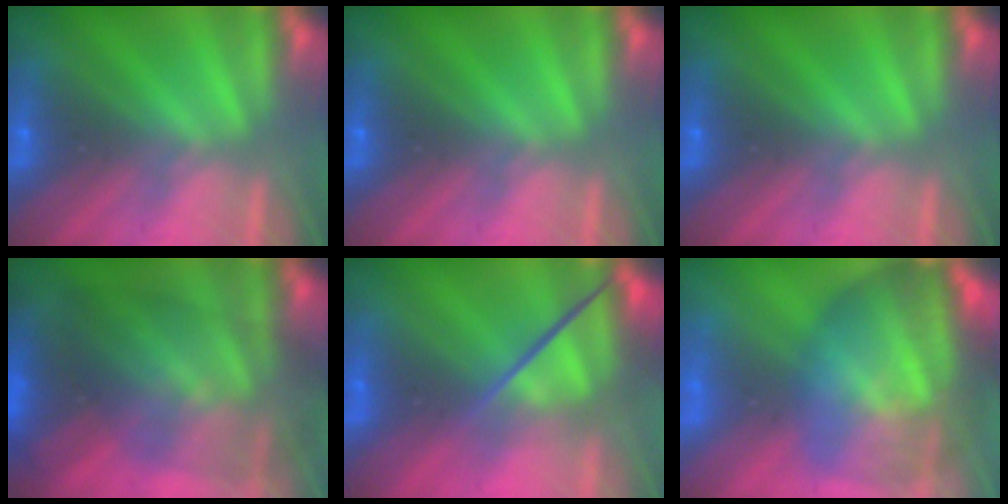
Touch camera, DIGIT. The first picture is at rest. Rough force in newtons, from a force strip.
{"total": 0.0}
{"total": 0.0}
{"total": 8.6}
{"total": 3.8}
{"total": 7.7}